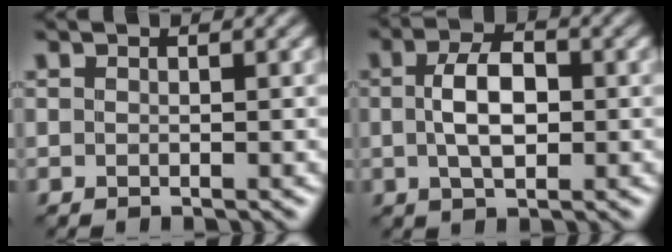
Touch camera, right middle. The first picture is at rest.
{"total": 4.5, "force": [0.2, 2.3, 3.8], "torque": [-0.076, 0.005, 0.001]}